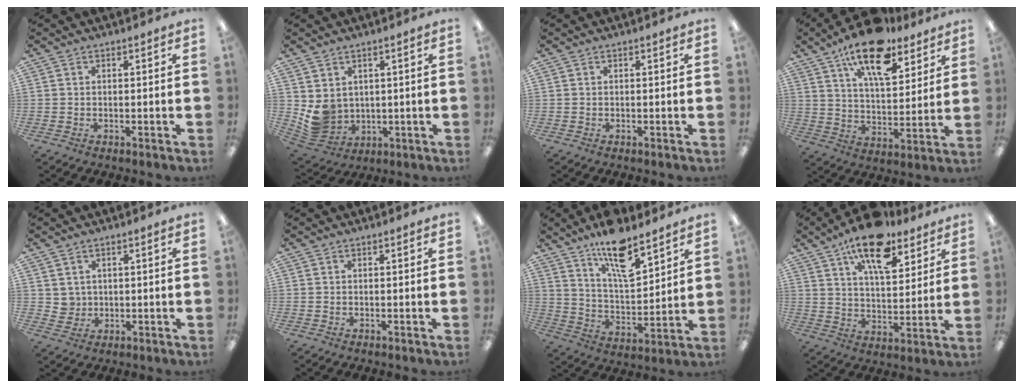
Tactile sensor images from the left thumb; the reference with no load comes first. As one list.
[{"total": 6.3, "force": [2.4, 5.6, 1.8], "torque": [-0.064, -0.015, 0.056]}, {"total": 0.0}, {"total": 17.7, "force": [12.3, 7.3, 10.5], "torque": [-0.170, -0.062, 0.207]}, {"total": 3.0, "force": [1.7, 2.5, -0.1], "torque": [-0.008, -0.001, 0.031]}, {"total": 0.0}, {"total": 14.5, "force": [10.8, 4.8, 8.4], "torque": [-0.142, -0.060, 0.186]}, {"total": 16.0, "force": [11.1, 6.6, 9.5], "torque": [-0.155, -0.052, 0.188]}]